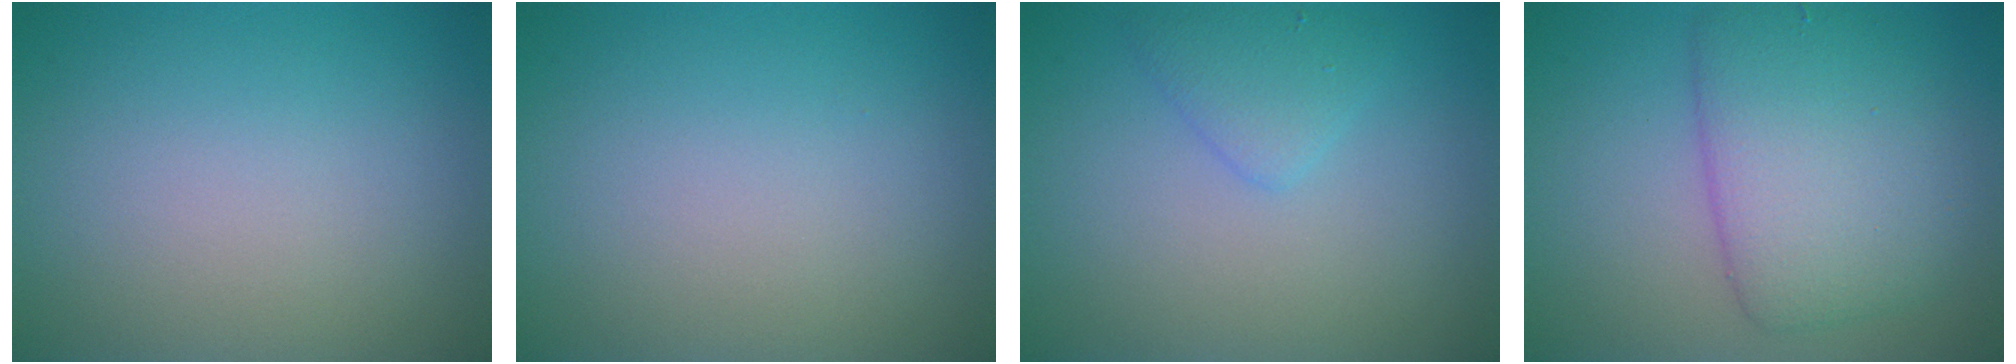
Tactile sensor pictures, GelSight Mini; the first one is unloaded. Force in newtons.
{"total": 0.0}
{"total": 1.9, "press": 1.9, "slide": 0.0}
{"total": 6.4, "press": 6.4, "slide": 0.1}